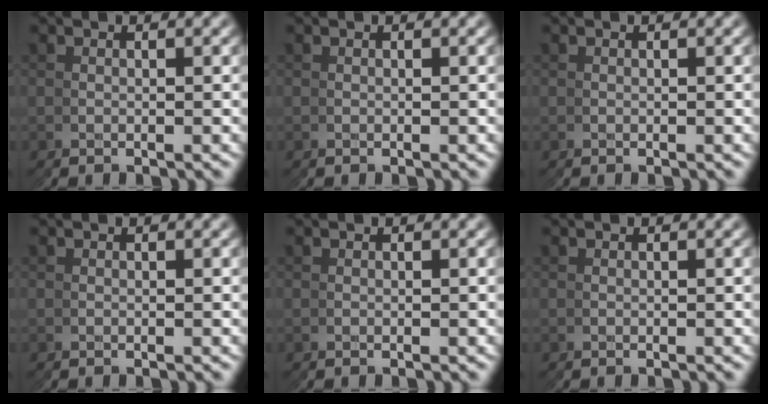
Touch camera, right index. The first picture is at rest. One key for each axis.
{"total": 0.0}
{"total": 0.0}
{"total": 0.0}
{"total": 0.0}
{"total": 0.0}